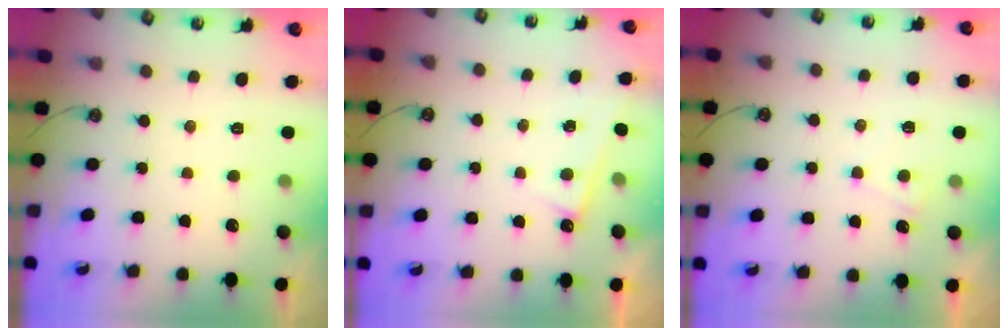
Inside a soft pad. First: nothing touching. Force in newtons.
{"total": 2.5, "press": 2.5, "slide": 0.3}
{"total": 2.4, "press": 2.4, "slide": 0.3}